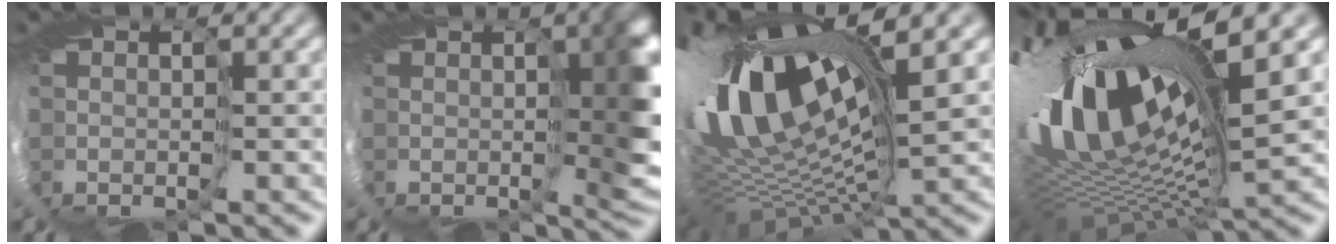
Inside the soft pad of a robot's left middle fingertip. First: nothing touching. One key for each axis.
{"total": 5.7, "fx": 0.7, "fy": 1.5, "fz": 5.4, "tx": -0.075, "ty": 0.000, "tz": 0.009}
{"total": 15.3, "fx": 4.2, "fy": 7.0, "fz": 13.0, "tx": -0.258, "ty": -0.005, "tz": 0.088}
{"total": 15.7, "fx": 3.2, "fy": 6.3, "fz": 14.0, "tx": -0.269, "ty": -0.026, "tz": 0.080}